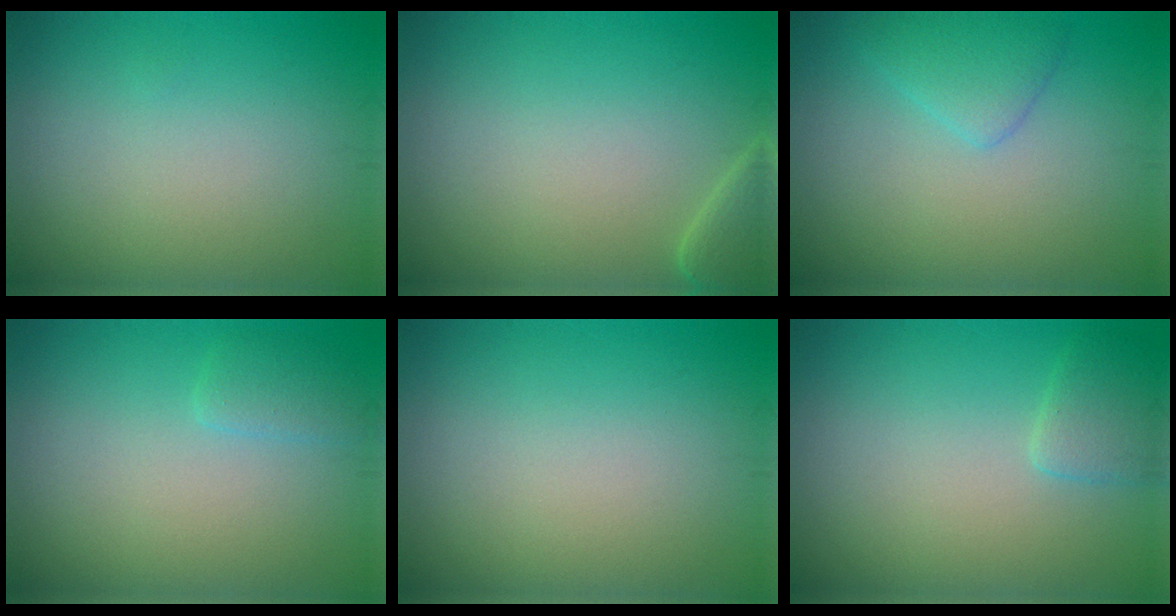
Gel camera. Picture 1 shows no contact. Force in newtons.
{"total": 2.4, "press": 2.3, "slide": 0.4}
{"total": 2.2, "press": 2.2, "slide": 0.1}
{"total": 1.4, "press": 1.4, "slide": 0.1}
{"total": 0.0}
{"total": 1.8, "press": 1.8, "slide": 0.2}